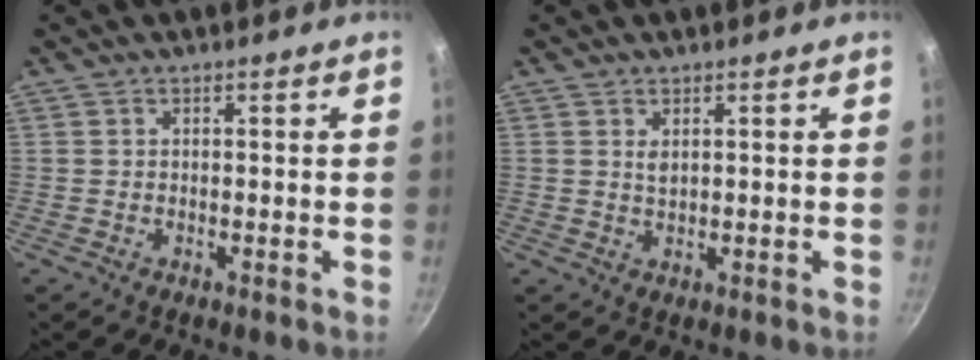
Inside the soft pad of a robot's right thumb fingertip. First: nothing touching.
{"total": 1.7, "force": [0.8, 0.9, 1.2], "torque": [-0.021, -0.004, 0.015]}